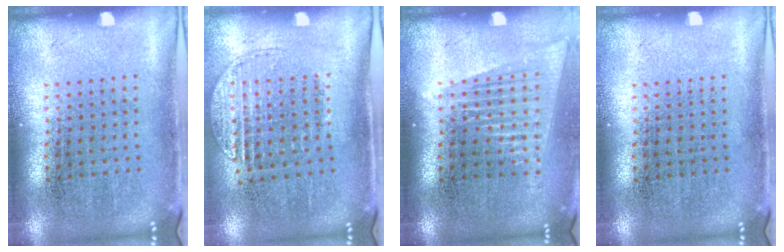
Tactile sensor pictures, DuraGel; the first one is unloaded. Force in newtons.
{"total": 1.3, "press": 1.1, "slide": 0.7}
{"total": 1.4, "press": 1.3, "slide": 0.6}
{"total": 0.0}